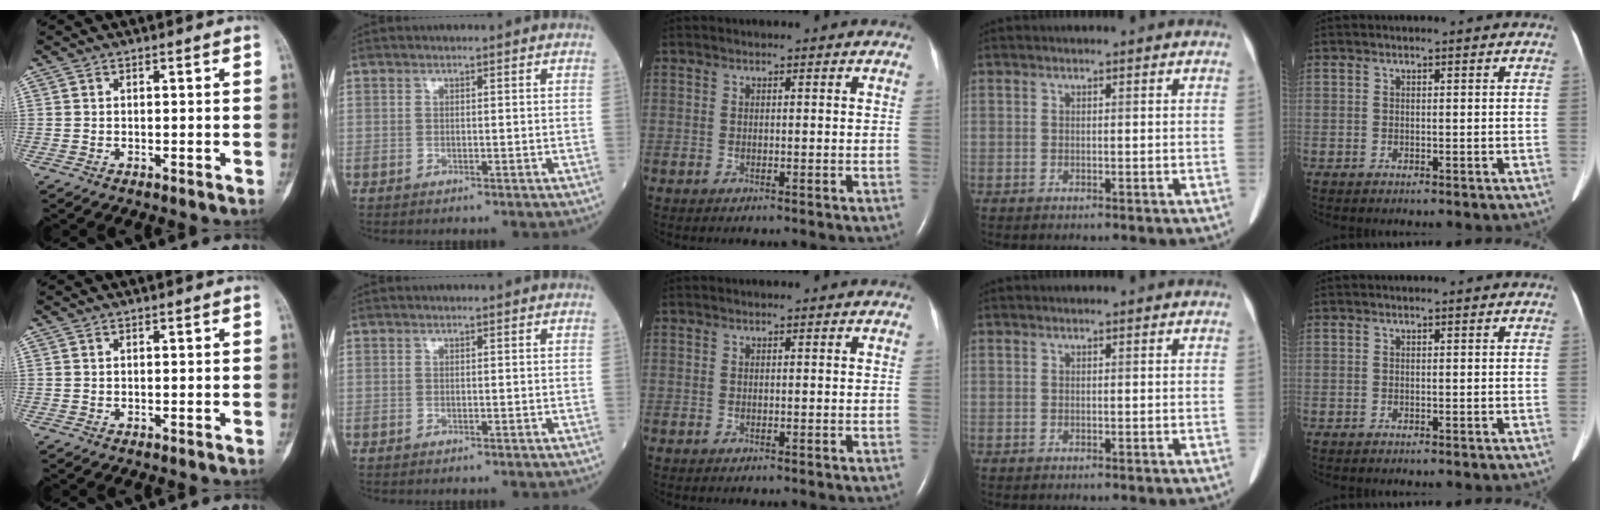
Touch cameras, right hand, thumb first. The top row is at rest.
{}